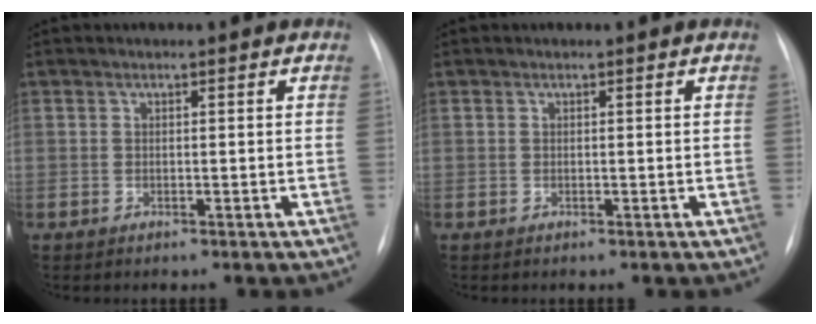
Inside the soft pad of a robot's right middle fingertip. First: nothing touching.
{"total": 0.0}